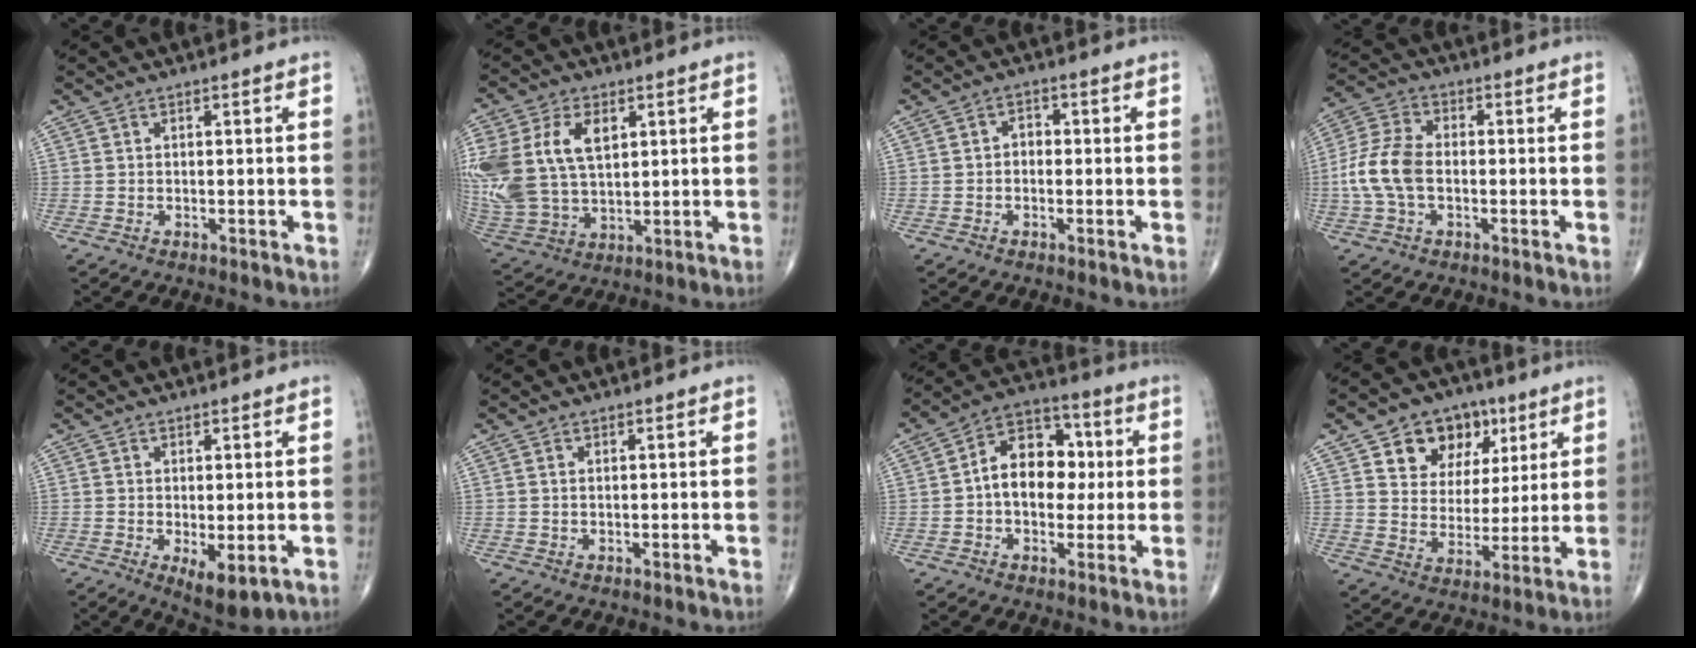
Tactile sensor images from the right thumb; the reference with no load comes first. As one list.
[{"total": 20.9, "force": [5.5, 13.6, 15.0], "torque": [-0.348, 0.010, 0.116]}, {"total": 2.0, "force": [-0.3, 1.6, 1.2], "torque": [-0.001, 0.011, -0.015]}, {"total": 9.8, "force": [-1.3, 6.0, 7.7], "torque": [-0.172, 0.024, -0.032]}, {"total": 6.1, "force": [-1.5, 2.5, 5.3], "torque": [-0.081, -0.019, -0.013]}, {"total": 0.0}, {"total": 12.6, "force": [0.4, 8.8, 9.0], "torque": [-0.098, 0.030, -0.004]}, {"total": 12.7, "force": [6.1, 9.7, 5.6], "torque": [-0.047, -0.020, 0.102]}]